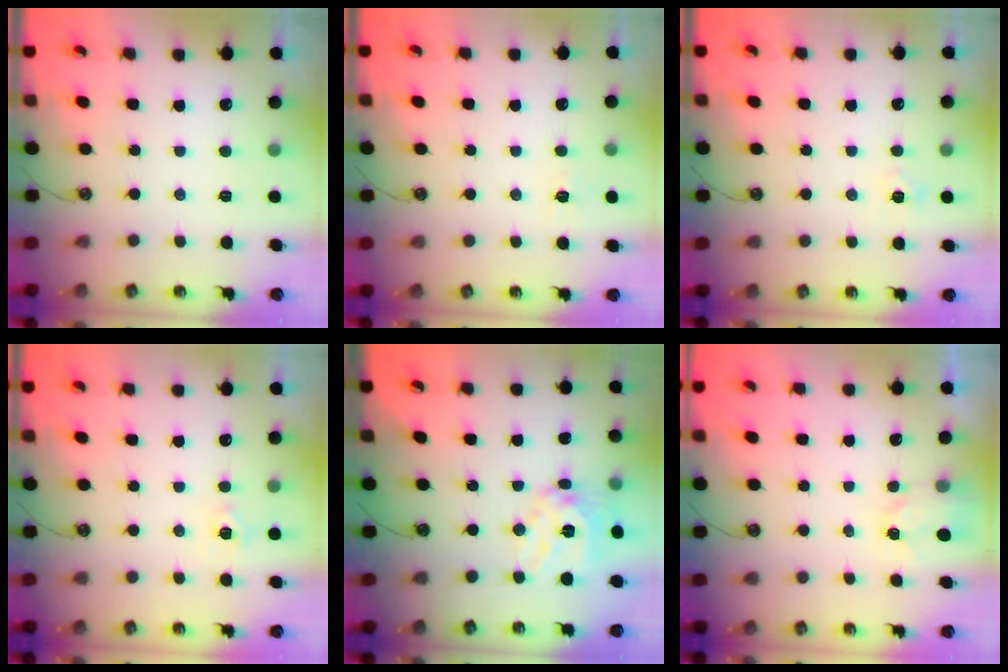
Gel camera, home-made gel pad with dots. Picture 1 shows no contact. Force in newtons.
{"total": 5.3, "press": 5.2, "slide": 0.5}
{"total": 4.3, "press": 4.3, "slide": 0.4}
{"total": 5.2, "press": 5.1, "slide": 0.8}
{"total": 13.7, "press": 13.5, "slide": 2.4}
{"total": 2.2, "press": 2.2, "slide": 0.2}